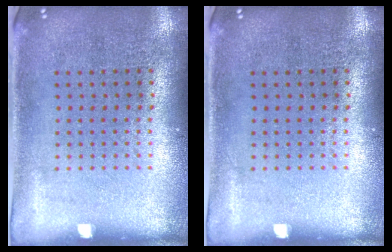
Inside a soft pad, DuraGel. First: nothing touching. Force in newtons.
{"total": 0.0}